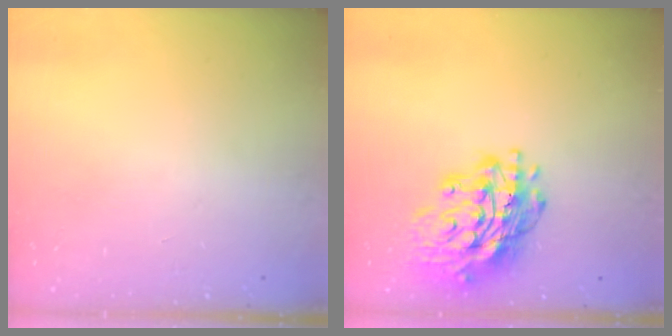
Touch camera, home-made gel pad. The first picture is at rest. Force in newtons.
{"total": 19.1, "press": 19.0, "slide": 1.9}